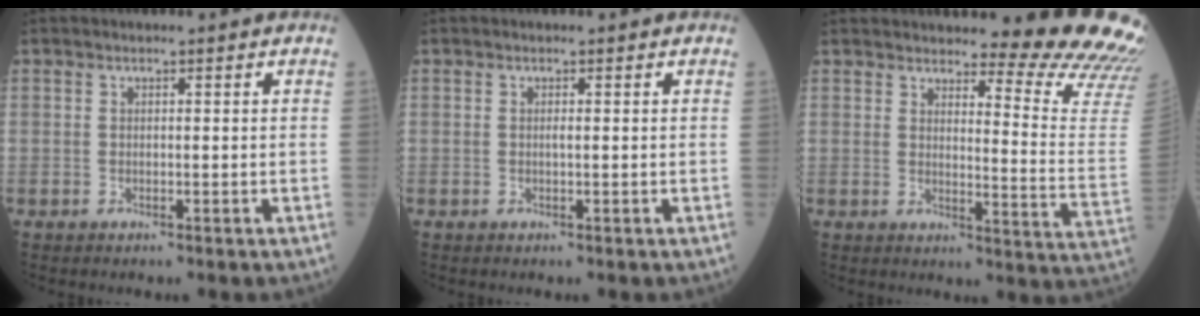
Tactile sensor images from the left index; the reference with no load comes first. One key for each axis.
{"total": 0.5, "fx": 0.2, "fy": 0.0, "fz": 0.5, "tx": -0.011, "ty": 0.001, "tz": 0.003}
{"total": 15.9, "fx": 15.4, "fy": -0.6, "fz": 4.1, "tx": -0.048, "ty": -0.128, "tz": 0.160}